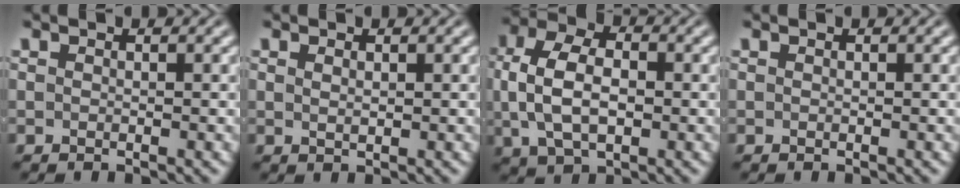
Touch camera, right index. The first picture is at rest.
{"total": 0.9, "force": [0.4, -0.7, 0.3], "torque": [-0.001, -0.008, 0.017]}
{"total": 7.0, "force": [0.3, 4.8, 5.1], "torque": [-0.113, -0.007, 0.012]}
{"total": 0.0}